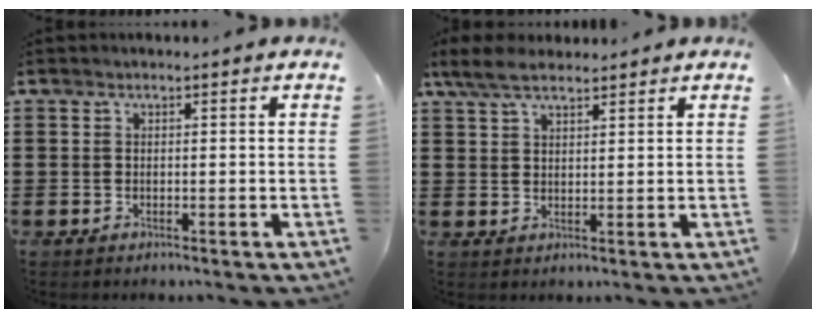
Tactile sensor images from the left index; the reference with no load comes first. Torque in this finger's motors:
{"motor_torque": [2.14, 0.00, 0.50, 0.13]}